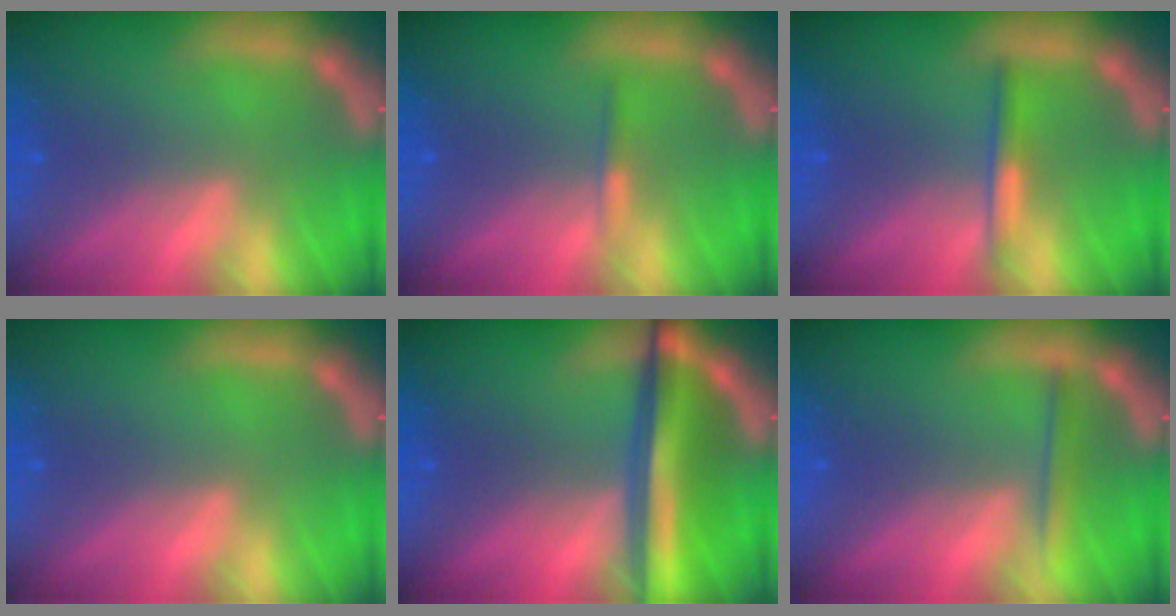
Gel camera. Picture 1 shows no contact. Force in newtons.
{"total": 0.9}
{"total": 1.9}
{"total": 0.0}
{"total": 8.1}
{"total": 2.0}